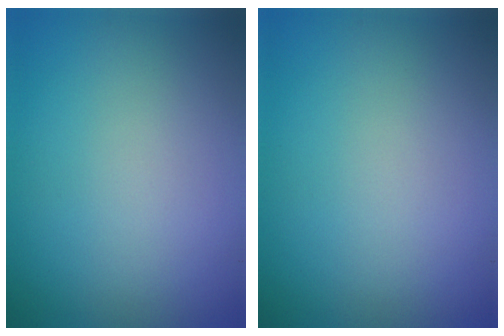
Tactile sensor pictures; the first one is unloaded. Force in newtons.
{"total": 0.0}